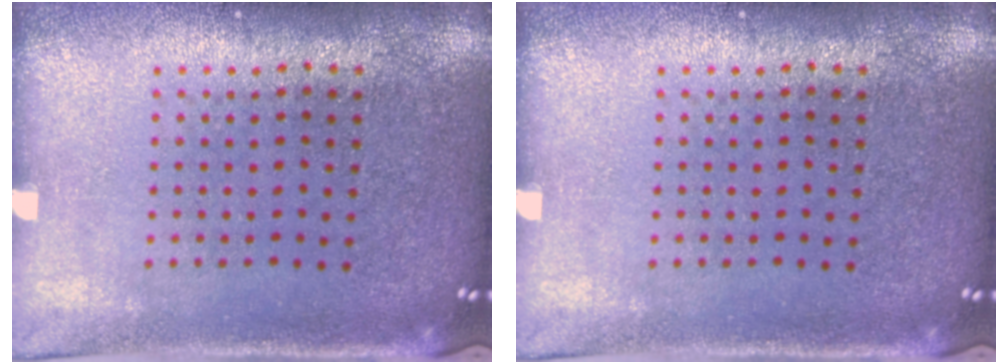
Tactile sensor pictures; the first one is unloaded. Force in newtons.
{"total": 0.0}